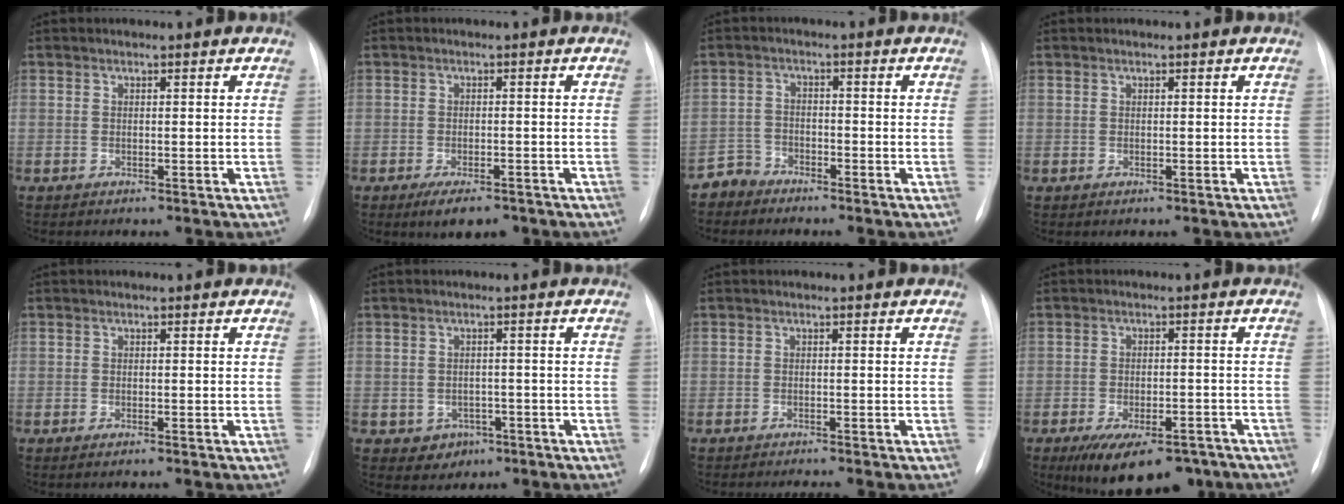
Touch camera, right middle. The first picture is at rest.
{"total": 4.8, "force": [-3.4, 1.6, 2.9], "torque": [-0.048, -0.007, -0.047]}
{"total": 3.1, "force": [-2.8, 1.2, -0.7], "torque": [0.016, 0.000, -0.056]}
{"total": 0.0}
{"total": 0.9, "force": [-0.7, -0.1, 0.6], "torque": [-0.011, -0.001, -0.010]}
{"total": 3.2, "force": [-1.5, 2.8, 0.8], "torque": [-0.009, 0.008, -0.008]}
{"total": 1.9, "force": [-1.6, -0.4, 0.9], "torque": [-0.008, 0.000, -0.023]}
{"total": 12.1, "force": [-9.0, 4.8, 6.6], "torque": [-0.100, -0.004, -0.128]}